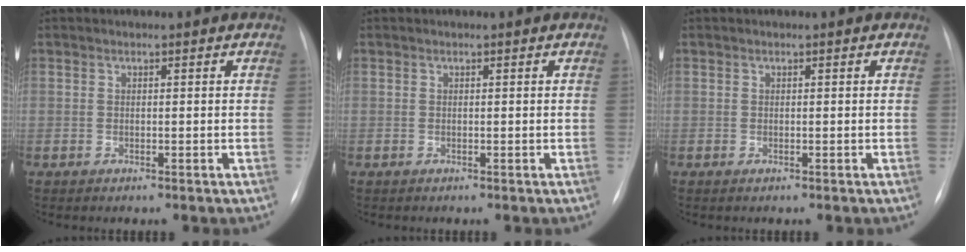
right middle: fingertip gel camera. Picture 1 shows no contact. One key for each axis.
{"total": 0.0}
{"total": 0.0}